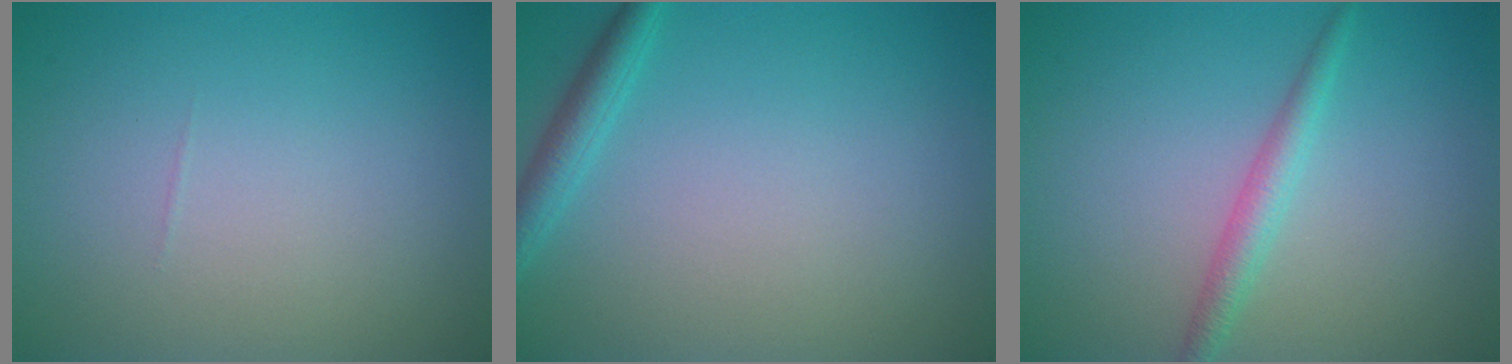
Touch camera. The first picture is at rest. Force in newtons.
{"total": 2.1, "press": 2.0, "slide": 0.2}
{"total": 2.1, "press": 2.1, "slide": 0.0}